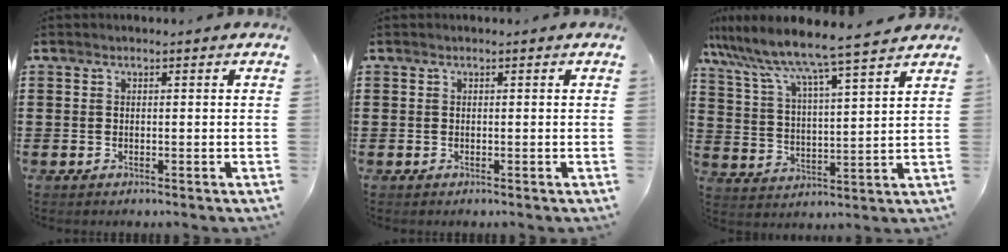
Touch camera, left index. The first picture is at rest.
{"total": 0.0}
{"total": 7.0, "force": [6.4, -0.7, 2.7], "torque": [-0.079, -0.048, 0.103]}